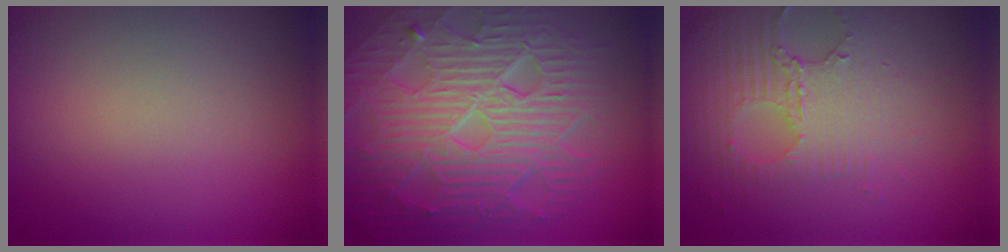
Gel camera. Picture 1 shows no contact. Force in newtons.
{"total": 10.4, "press": 6.7, "slide": 7.9}
{"total": 3.6, "press": 3.3, "slide": 1.2}